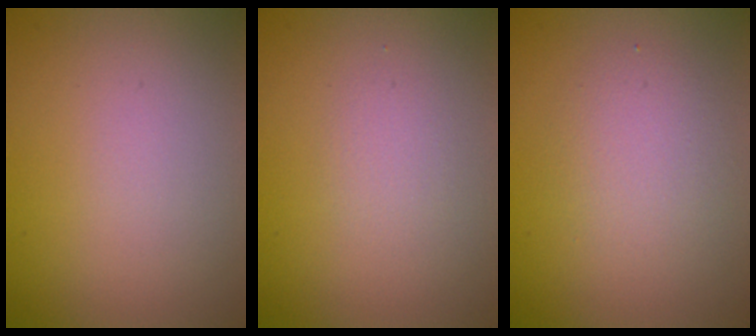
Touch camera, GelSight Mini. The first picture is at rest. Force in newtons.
{"total": 1.0, "press": 1.0, "slide": 0.1}
{"total": 2.5, "press": 2.5, "slide": 0.2}